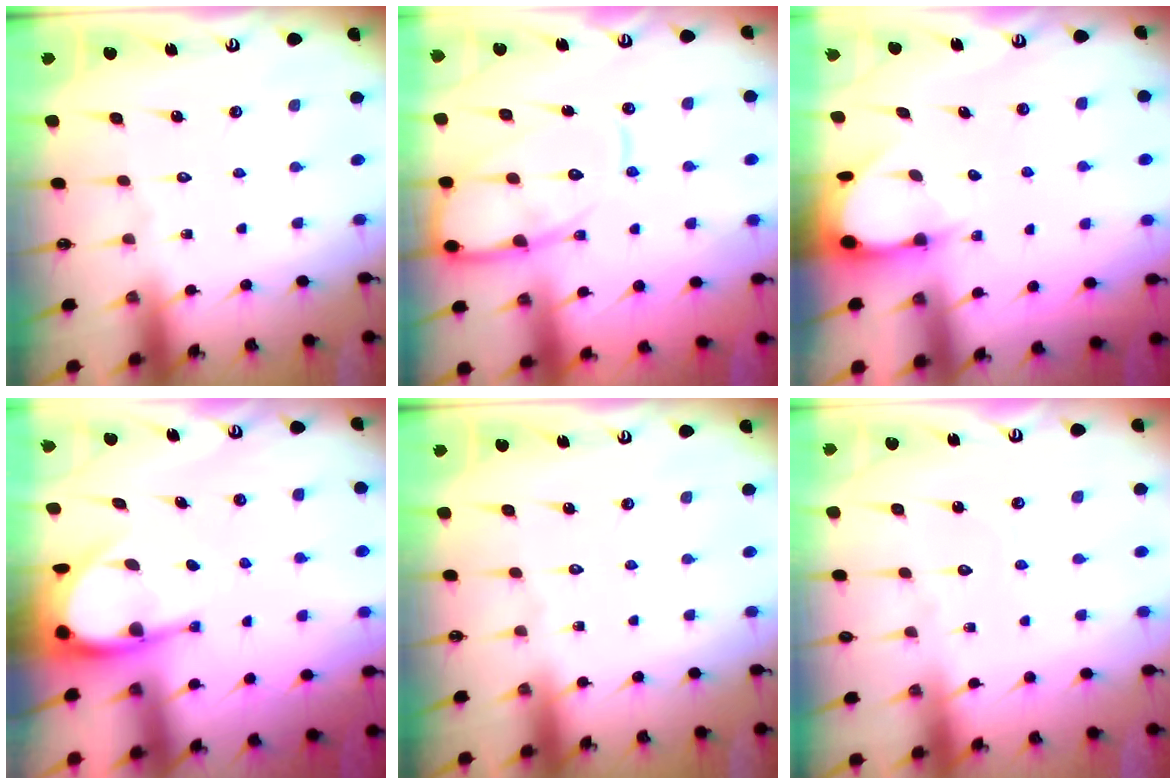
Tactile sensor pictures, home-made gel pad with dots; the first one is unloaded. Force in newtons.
{"total": 11.9, "press": 11.8, "slide": 1.3}
{"total": 3.4, "press": 3.3, "slide": 0.4}
{"total": 6.4, "press": 6.4, "slide": 0.5}
{"total": 0.0}
{"total": 3.0, "press": 3.0, "slide": 0.3}